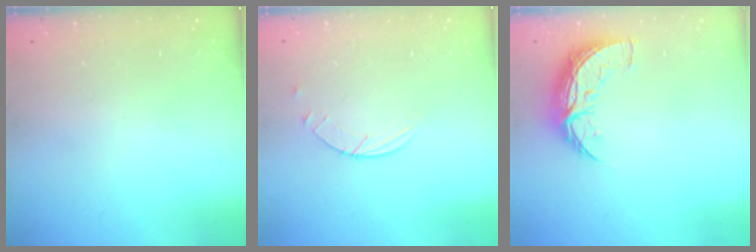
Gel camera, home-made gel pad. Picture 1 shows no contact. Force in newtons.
{"total": 2.5, "press": 2.4, "slide": 0.3}
{"total": 8.9, "press": 8.9, "slide": 0.6}